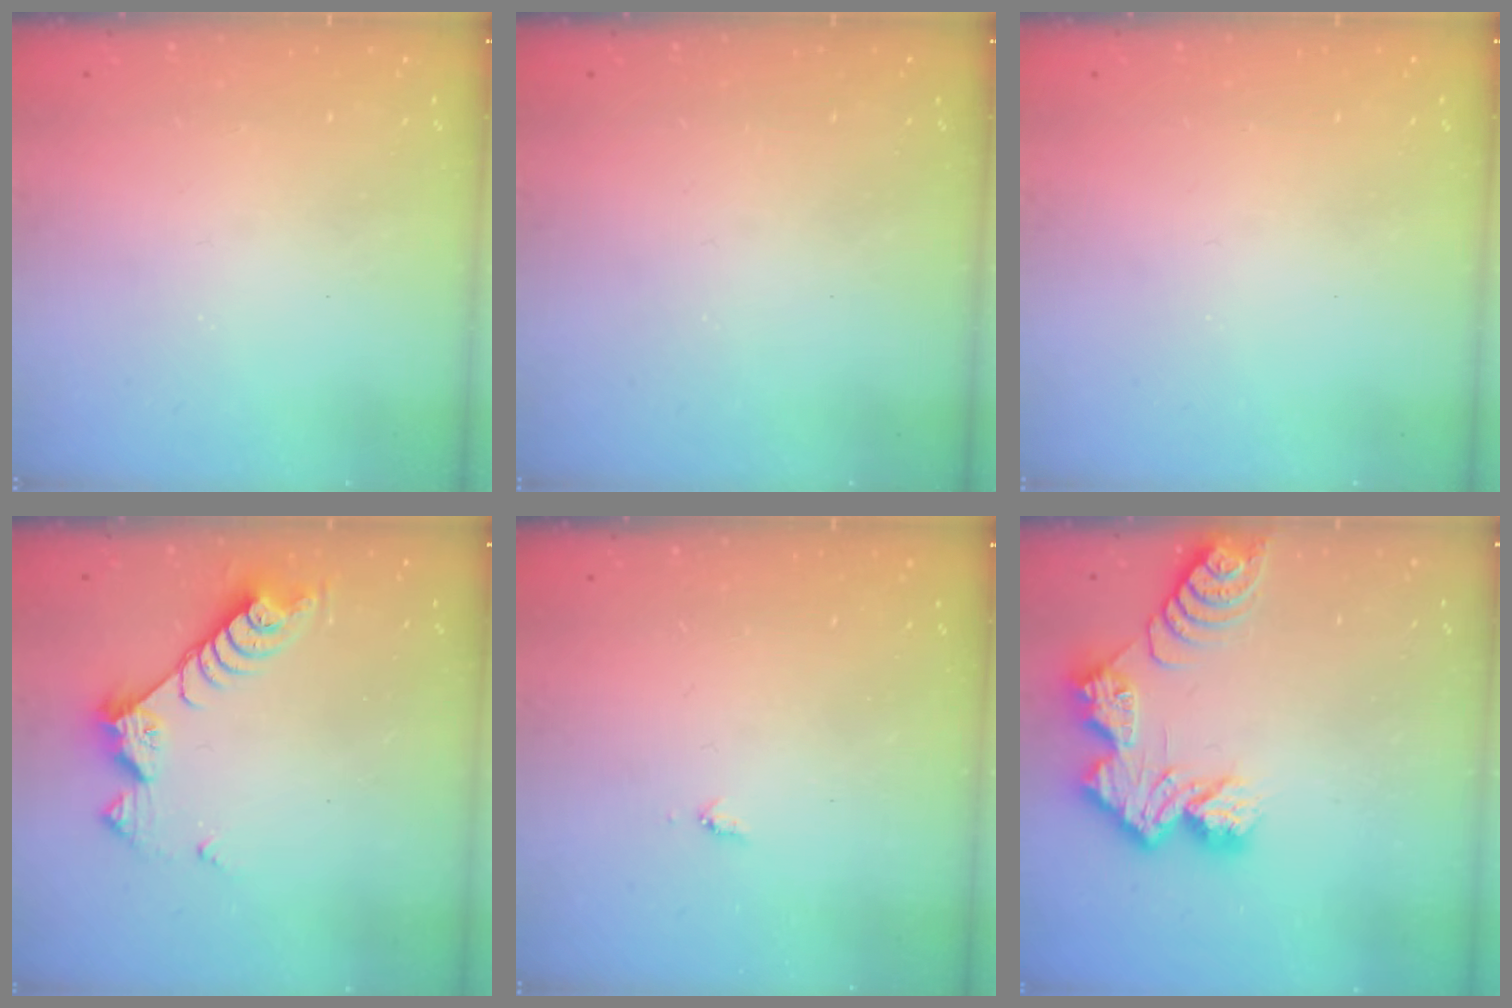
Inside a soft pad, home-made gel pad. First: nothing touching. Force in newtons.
{"total": 0.0}
{"total": 0.0}
{"total": 8.6, "press": 8.6, "slide": 0.2}
{"total": 3.5, "press": 3.5, "slide": 0.5}
{"total": 11.5, "press": 11.5, "slide": 0.8}